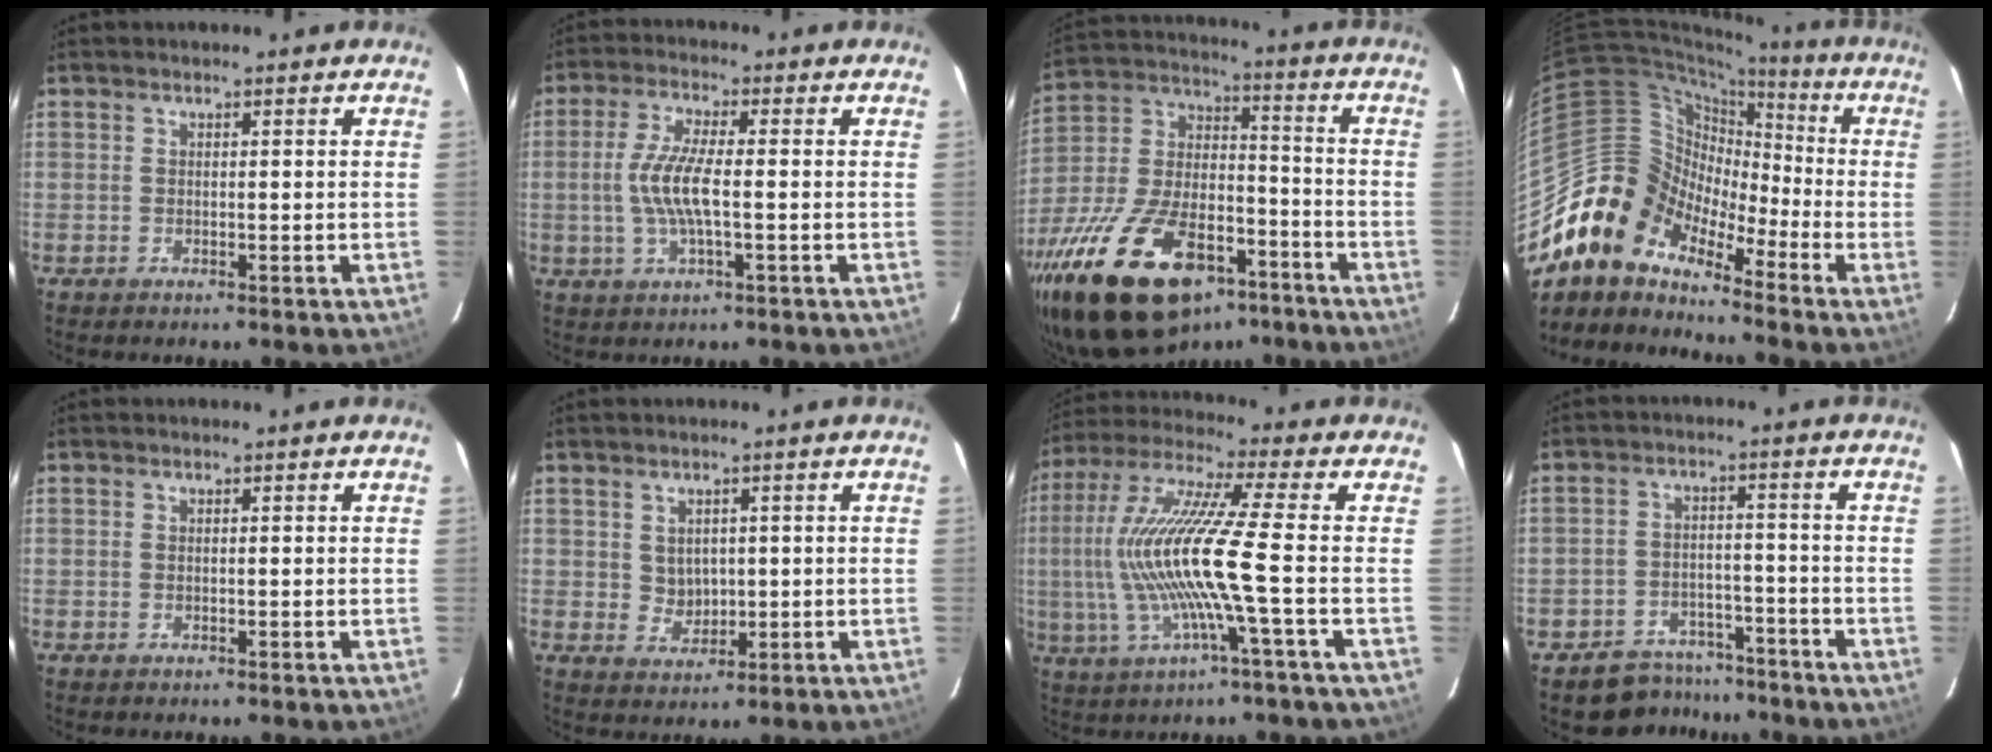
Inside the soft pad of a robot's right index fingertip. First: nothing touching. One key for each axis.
{"total": 7.6, "fx": -1.0, "fy": 1.2, "fz": 7.4, "tx": -0.150, "ty": -0.001, "tz": -0.019}
{"total": 27.2, "fx": -17.1, "fy": 13.1, "fz": 16.7, "tx": -0.331, "ty": -0.007, "tz": -0.273}
{"total": 12.4, "fx": -9.4, "fy": 7.3, "fz": 3.6, "tx": -0.072, "ty": 0.031, "tz": -0.205}
{"total": 0.0}
{"total": 3.4, "fx": 0.8, "fy": 3.1, "fz": 1.2, "tx": -0.019, "ty": 0.005, "tz": 0.023}
{"total": 14.9, "fx": -2.3, "fy": -1.2, "fz": 14.7, "tx": -0.281, "ty": -0.008, "tz": -0.038}
{"total": 8.6, "fx": -7.2, "fy": 4.6, "fz": 0.9, "tx": -0.033, "ty": 0.024, "tz": -0.097}